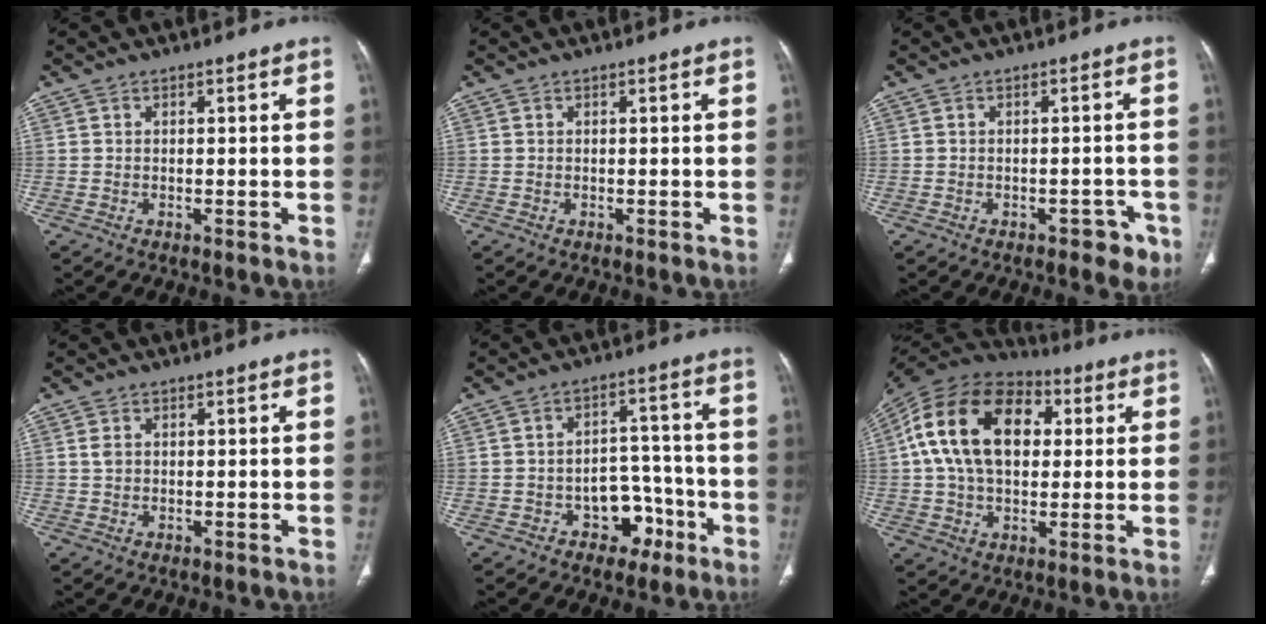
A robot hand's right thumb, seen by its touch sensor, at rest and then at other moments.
{"total": 0.0}
{"total": 4.0, "force": [-2.3, 2.3, 2.3], "torque": [-0.011, 0.015, -0.025]}
{"total": 1.7, "force": [0.5, 1.3, 1.0], "torque": [-0.018, -0.003, 0.011]}
{"total": 8.3, "force": [-4.1, 6.1, 3.8], "torque": [-0.014, 0.053, -0.055]}
{"total": 21.4, "force": [4.0, 13.9, 15.7], "torque": [-0.270, 0.017, 0.059]}